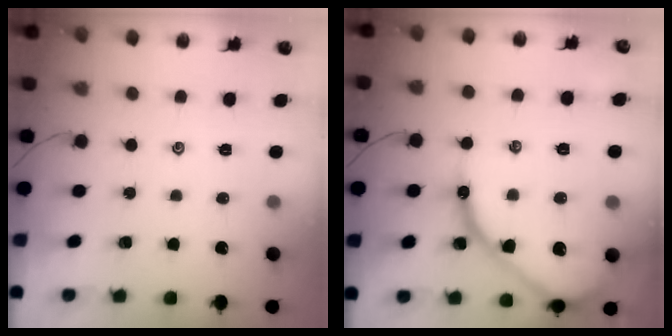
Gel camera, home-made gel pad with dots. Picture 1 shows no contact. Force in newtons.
{"total": 13.8, "press": 13.7, "slide": 1.2}